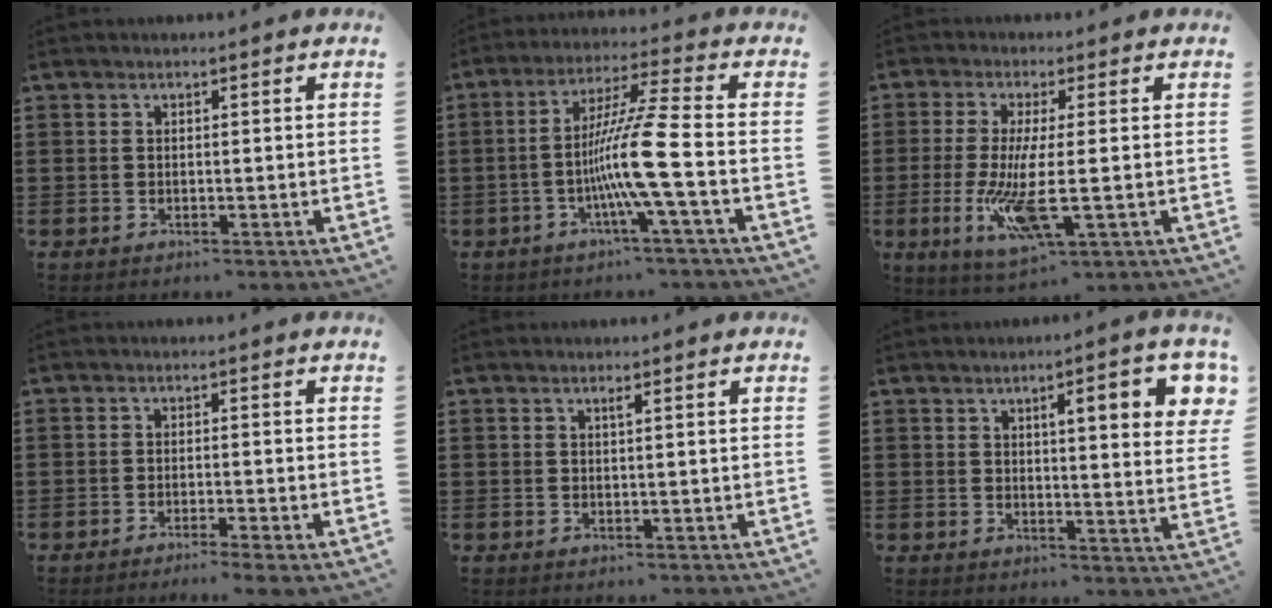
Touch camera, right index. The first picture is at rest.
{"total": 10.5, "force": [-3.0, -1.2, 10.0], "torque": [-0.193, -0.012, -0.066]}
{"total": 9.6, "force": [-1.7, 1.6, 9.3], "torque": [-0.203, -0.028, -0.032]}
{"total": 1.7, "force": [-1.5, -0.3, 0.7], "torque": [-0.013, 0.000, -0.029]}
{"total": 0.6, "force": [0.2, -0.1, 0.5], "torque": [-0.009, -0.002, 0.004]}
{"total": 6.8, "force": [2.5, 1.2, 6.2], "torque": [-0.097, -0.003, 0.032]}